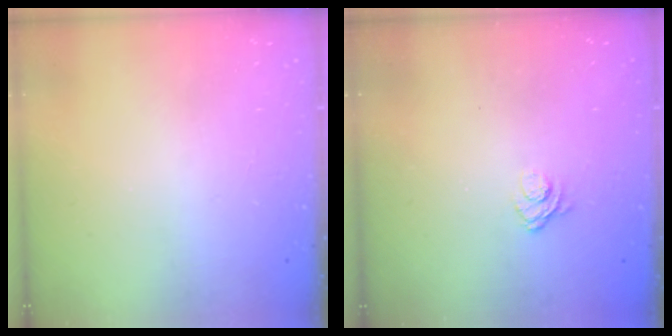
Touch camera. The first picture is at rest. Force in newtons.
{"total": 3.2, "press": 2.9, "slide": 1.3}